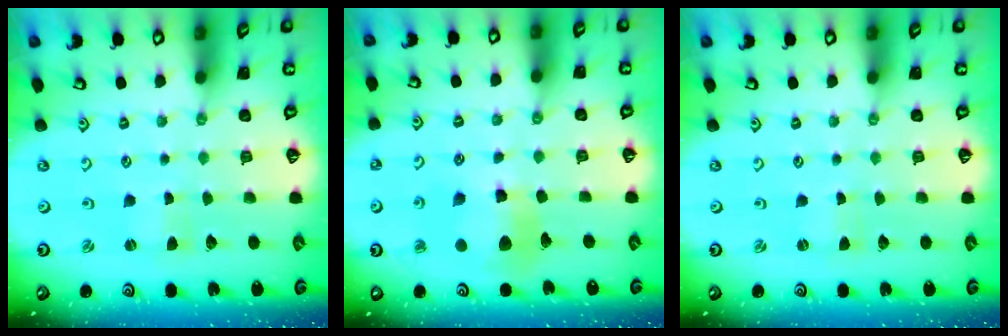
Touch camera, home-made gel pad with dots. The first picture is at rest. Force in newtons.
{"total": 10.3, "press": 10.2, "slide": 1.3}
{"total": 0.0}